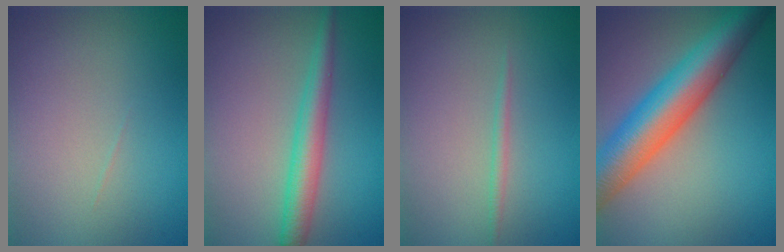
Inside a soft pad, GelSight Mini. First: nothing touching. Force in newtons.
{"total": 3.4, "press": 3.4, "slide": 0.0}
{"total": 0.8, "press": 0.8, "slide": 0.0}
{"total": 10.8, "press": 10.8, "slide": 0.3}